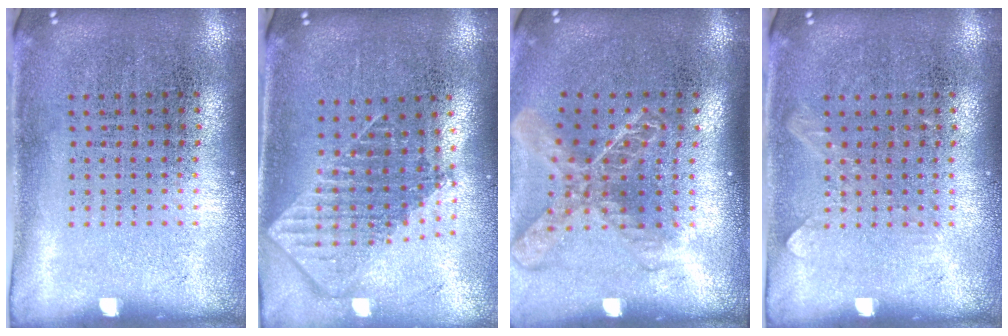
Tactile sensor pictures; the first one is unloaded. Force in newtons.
{"total": 1.9, "press": 1.5, "slide": 1.1}
{"total": 2.0, "press": 1.5, "slide": 1.3}
{"total": 0.6, "press": 0.6, "slide": 0.1}